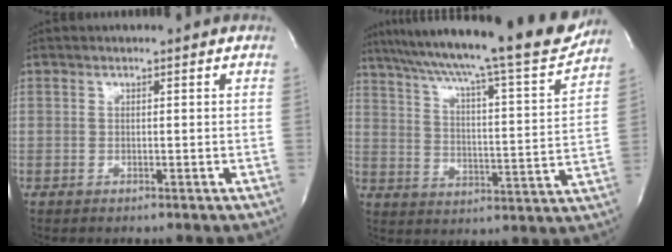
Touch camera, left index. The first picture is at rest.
{"total": 25.1, "force": [21.9, 1.2, 12.2], "torque": [-0.203, -0.028, 0.301]}